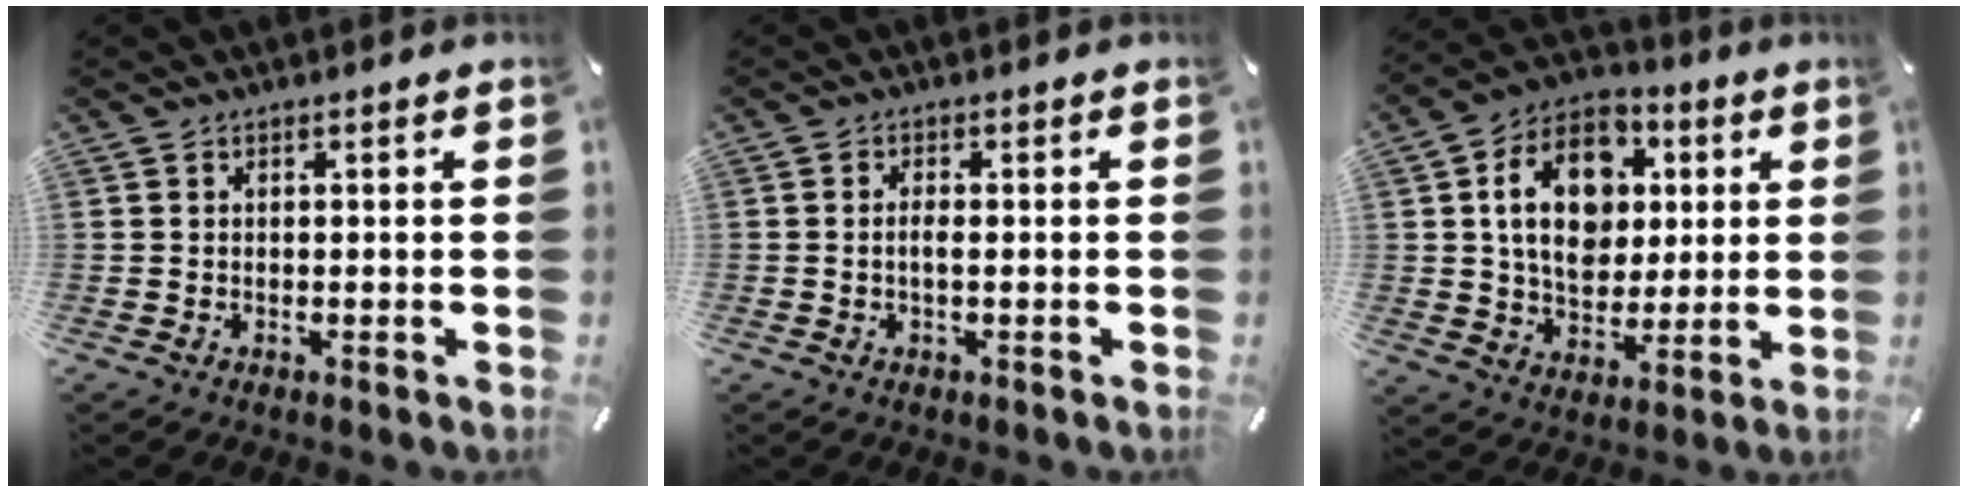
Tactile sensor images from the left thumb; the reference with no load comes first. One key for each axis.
{"total": 2.2, "fx": -0.3, "fy": 0.6, "fz": 2.1, "tx": -0.040, "ty": 0.001, "tz": -0.007}
{"total": 16.2, "fx": 3.4, "fy": 12.7, "fz": 9.6, "tx": -0.167, "ty": 0.009, "tz": 0.064}